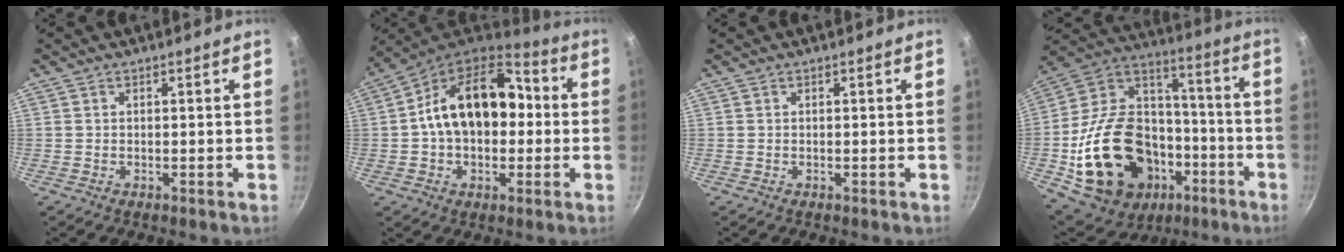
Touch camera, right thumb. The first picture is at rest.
{"total": 20.4, "force": [1.0, 13.7, 15.1], "torque": [-0.216, 0.045, 0.000]}
{"total": 0.0}
{"total": 30.7, "force": [-9.0, 22.4, 19.0], "torque": [-0.312, 0.072, -0.130]}